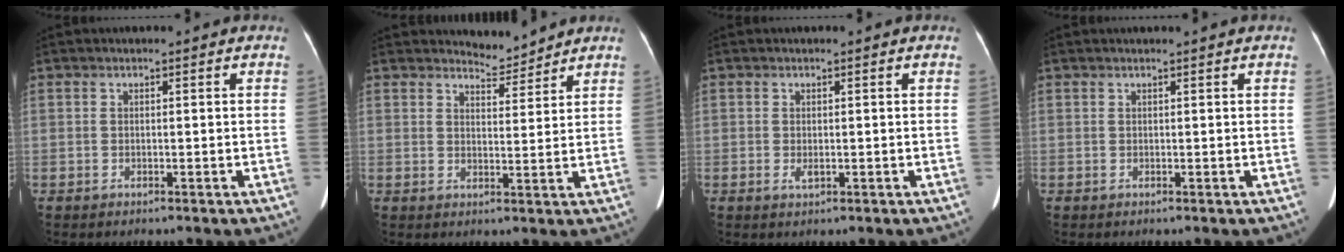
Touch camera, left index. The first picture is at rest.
{"total": 3.5, "force": [3.5, 0.3, -0.4], "torque": [0.001, -0.007, 0.057]}
{"total": 1.0, "force": [-0.1, 0.5, 0.9], "torque": [-0.017, -0.002, 0.002]}
{"total": 0.7, "force": [0.6, -0.1, 0.3], "torque": [-0.005, 0.003, 0.016]}